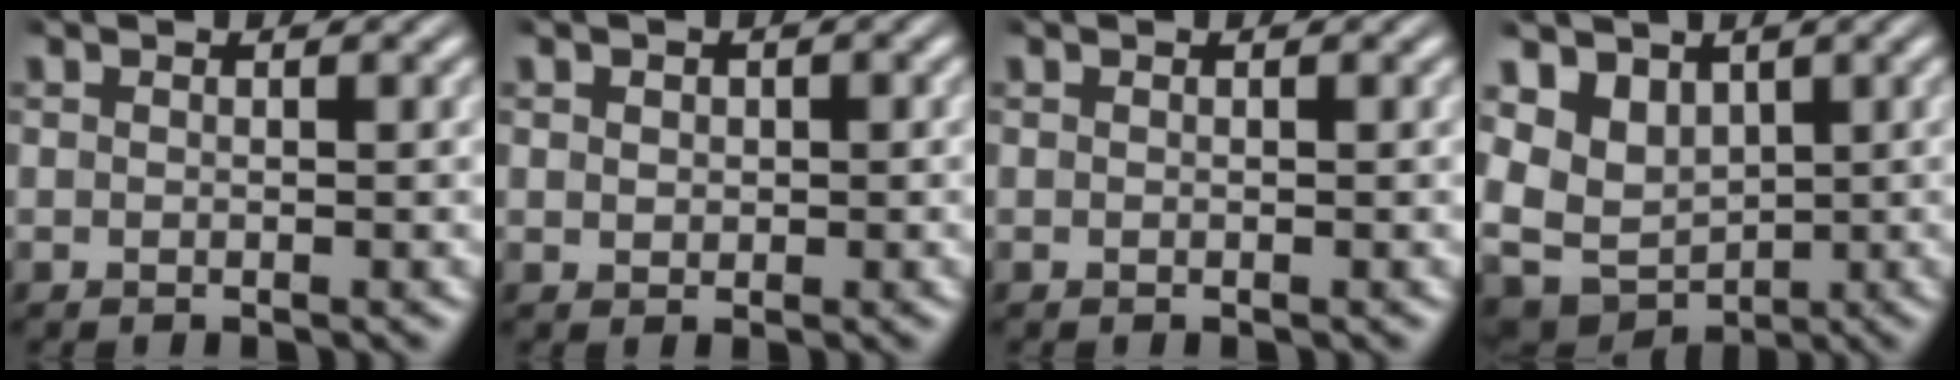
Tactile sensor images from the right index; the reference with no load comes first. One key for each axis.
{"total": 1.3, "fx": 0.4, "fy": 1.1, "fz": 0.5, "tx": -0.009, "ty": 0.001, "tz": 0.009}
{"total": 0.0}
{"total": 9.6, "fx": 0.2, "fy": 8.3, "fz": 4.9, "tx": -0.126, "ty": -0.035, "tz": 0.014}